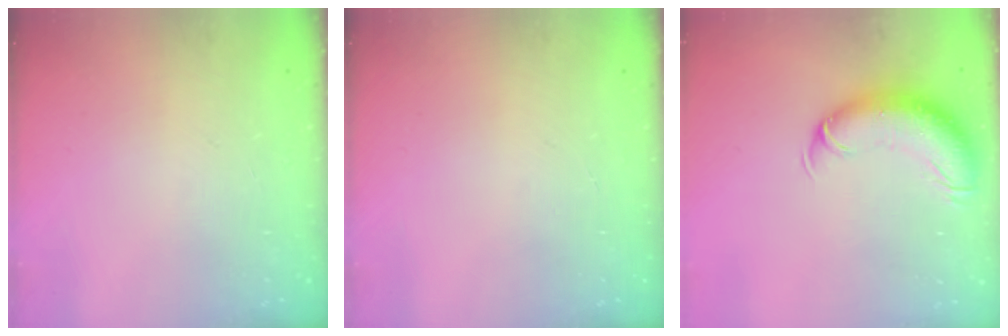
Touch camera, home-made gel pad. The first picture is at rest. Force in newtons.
{"total": 0.0}
{"total": 11.9, "press": 11.6, "slide": 2.7}